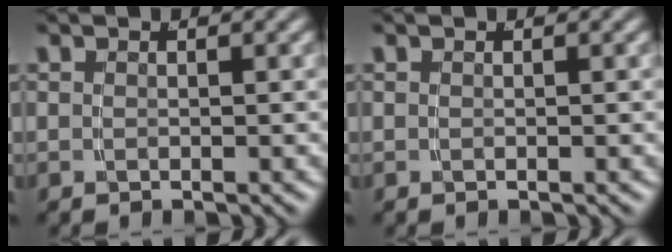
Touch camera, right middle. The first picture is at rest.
{"total": 0.0}